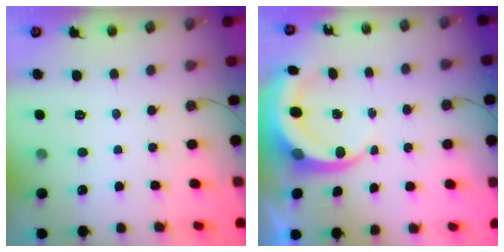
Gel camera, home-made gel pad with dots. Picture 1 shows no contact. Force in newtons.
{"total": 6.8, "press": 6.8, "slide": 0.8}